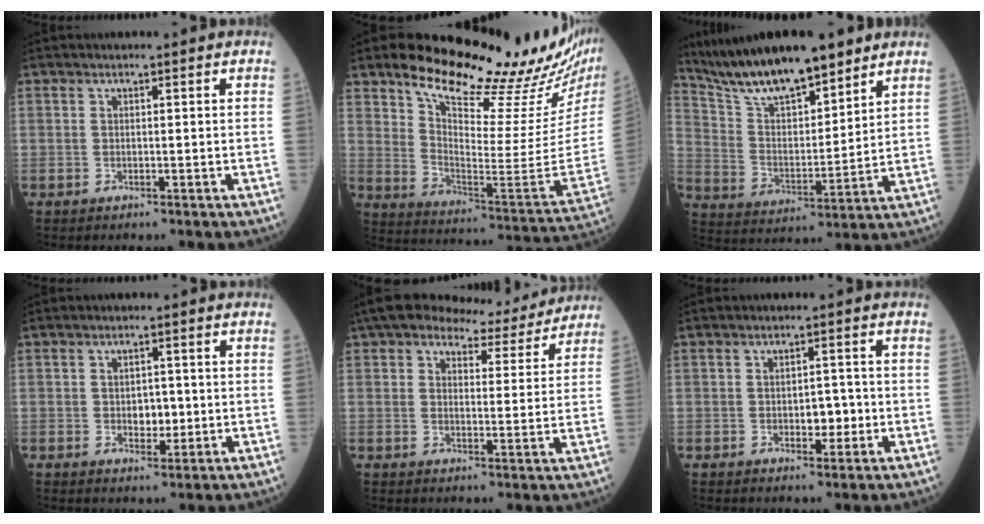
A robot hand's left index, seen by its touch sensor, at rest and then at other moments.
{"total": 25.8, "force": [21.4, 2.0, 14.3], "torque": [-0.227, -0.084, 0.295]}
{"total": 15.7, "force": [12.9, 3.2, 8.2], "torque": [-0.151, 0.007, 0.236]}
{"total": 3.2, "force": [-0.5, 2.1, 2.3], "torque": [-0.030, 0.000, -0.006]}
{"total": 11.3, "force": [10.2, 3.1, 3.8], "torque": [-0.050, 0.012, 0.132]}
{"total": 3.3, "force": [-1.0, 1.8, 2.6], "torque": [-0.029, 0.001, -0.012]}